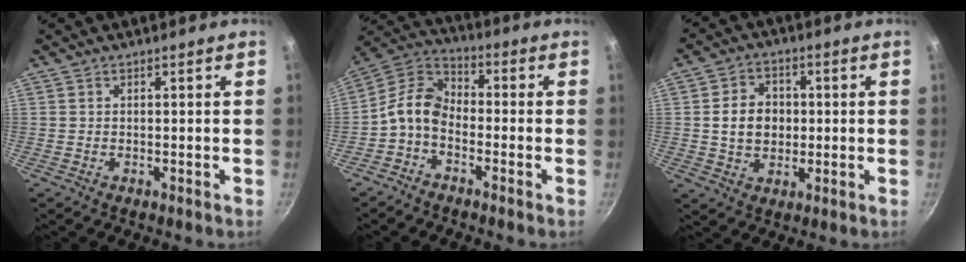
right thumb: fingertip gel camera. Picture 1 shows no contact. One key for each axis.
{"total": 8.3, "fx": -2.8, "fy": 5.6, "fz": 5.5, "tx": -0.101, "ty": 0.050, "tz": -0.077}
{"total": 8.4, "fx": 0.3, "fy": 6.8, "fz": 5.0, "tx": -0.059, "ty": 0.010, "tz": 0.001}